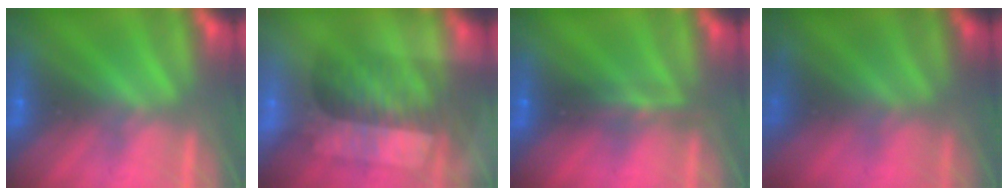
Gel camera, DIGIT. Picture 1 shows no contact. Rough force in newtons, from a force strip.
{"total": 2.9}
{"total": 2.3}
{"total": 7.7}